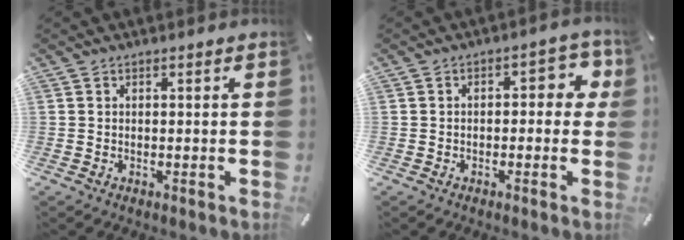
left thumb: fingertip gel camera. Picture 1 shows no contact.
{"total": 5.8, "force": [0.3, 3.3, 4.8], "torque": [-0.061, 0.006, -0.004]}